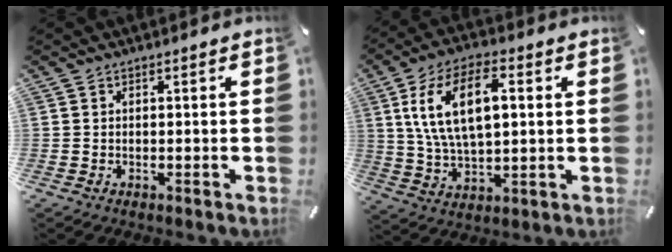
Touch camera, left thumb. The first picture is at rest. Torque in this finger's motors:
{"motor_torque": [2.11, 2.90, 1.55, -1.22, 0.46]}